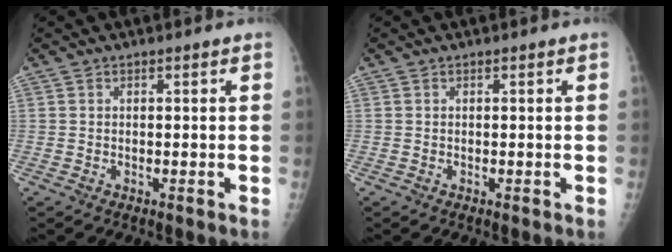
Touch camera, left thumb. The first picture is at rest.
{"total": 0.0}